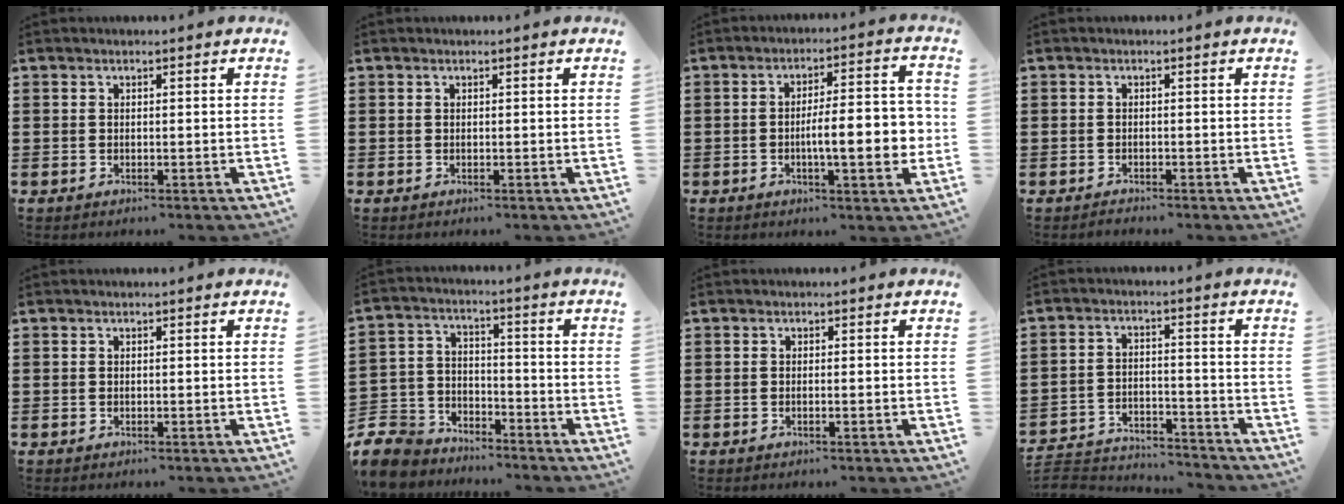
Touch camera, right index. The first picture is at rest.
{"total": 0.0}
{"total": 9.6, "force": [-1.6, 2.5, 9.1], "torque": [-0.122, -0.006, -0.034]}
{"total": 1.0, "force": [-0.9, 0.1, -0.1], "torque": [0.000, 0.002, -0.021]}
{"total": 0.0}
{"total": 7.5, "force": [-7.0, 2.6, 0.7], "torque": [-0.049, 0.004, -0.148]}
{"total": 0.6, "force": [-0.3, 0.0, 0.6], "torque": [-0.010, -0.002, -0.006]}
{"total": 4.5, "force": [-4.5, 0.5, 0.6], "torque": [-0.023, 0.001, -0.094]}